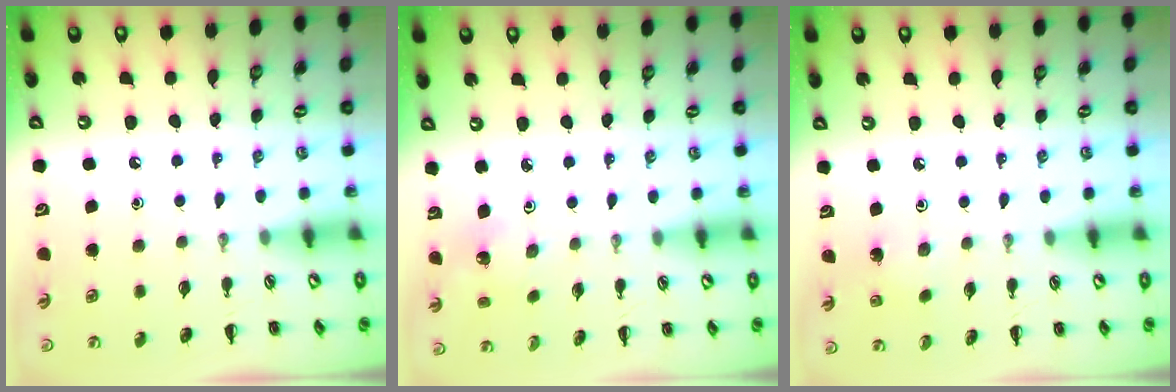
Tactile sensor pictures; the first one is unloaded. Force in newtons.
{"total": 2.3, "press": 2.2, "slide": 0.8}
{"total": 1.1, "press": 1.0, "slide": 0.5}